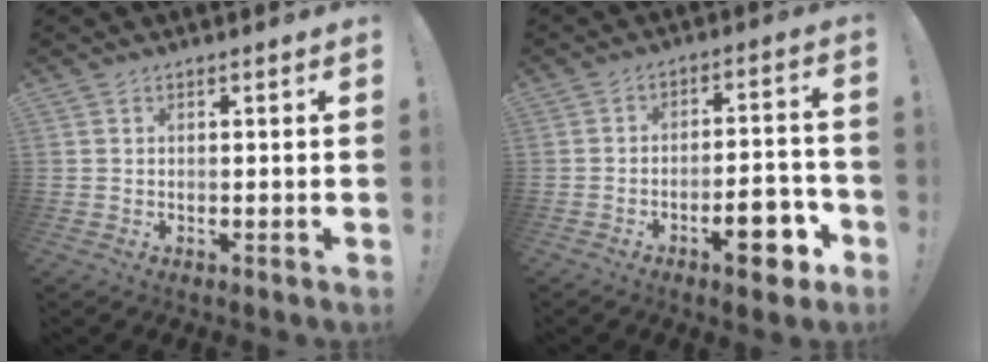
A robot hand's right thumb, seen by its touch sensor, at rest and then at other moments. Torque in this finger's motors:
{"motor_torque": [1.74, 1.46, 0.84, -0.85, 0.34]}